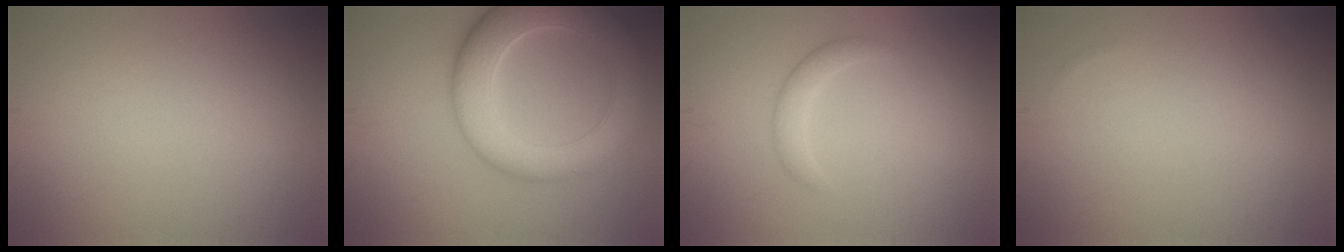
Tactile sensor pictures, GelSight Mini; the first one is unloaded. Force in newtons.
{"total": 8.3, "press": 8.3, "slide": 0.7}
{"total": 1.6, "press": 1.6, "slide": 0.2}
{"total": 0.0}